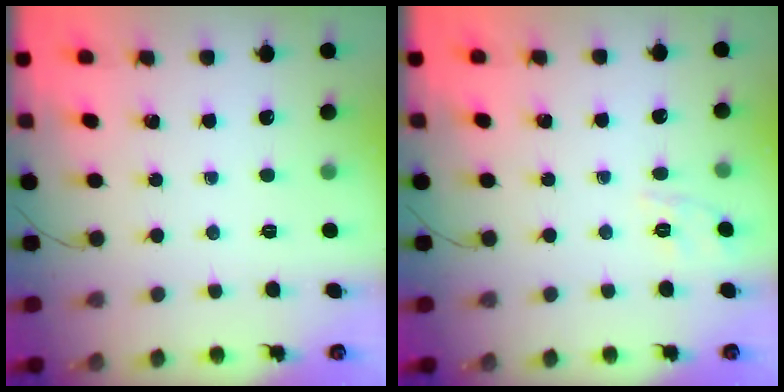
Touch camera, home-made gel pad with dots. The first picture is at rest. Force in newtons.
{"total": 2.0, "press": 0.7, "slide": 1.9}